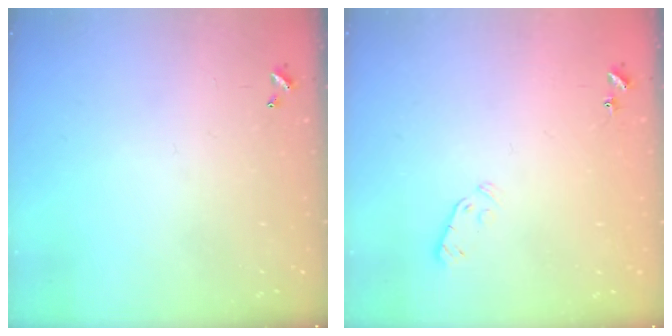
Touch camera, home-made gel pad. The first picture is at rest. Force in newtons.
{"total": 3.8, "press": 3.7, "slide": 0.7}